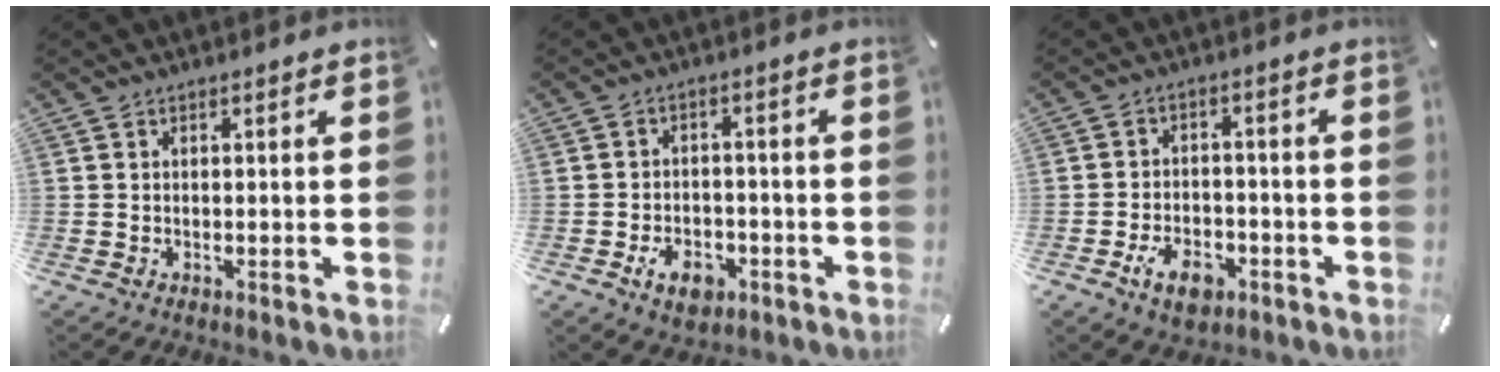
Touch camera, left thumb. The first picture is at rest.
{"total": 6.7, "force": [-3.1, 4.7, 3.6], "torque": [-0.065, 0.012, -0.056]}
{"total": 7.6, "force": [-3.7, 4.8, 4.6], "torque": [-0.086, 0.012, -0.068]}